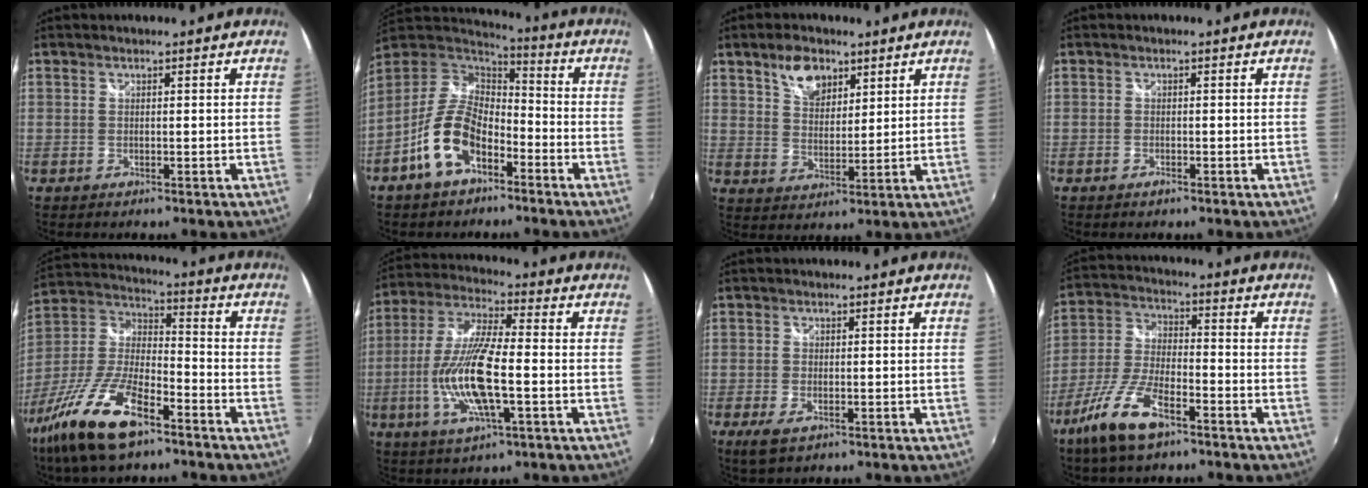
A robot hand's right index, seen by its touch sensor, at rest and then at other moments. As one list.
[{"total": 13.1, "force": [-6.3, 7.3, 8.9], "torque": [-0.188, 0.009, -0.116]}, {"total": 7.4, "force": [4.6, 4.2, 4.1], "torque": [-0.068, 0.012, 0.084]}, {"total": 0.9, "force": [-0.7, 0.4, 0.4], "torque": [-0.007, -0.002, -0.014]}, {"total": 18.9, "force": [-11.6, 6.2, 13.6], "torque": [-0.294, -0.028, -0.225]}, {"total": 15.3, "force": [-3.5, 3.7, 14.4], "torque": [-0.294, -0.009, -0.068]}, {"total": 3.6, "force": [-1.8, 1.6, 2.6], "torque": [-0.057, -0.010, -0.030]}, {"total": 12.4, "force": [-7.9, 4.0, 8.7], "torque": [-0.194, -0.010, -0.156]}]